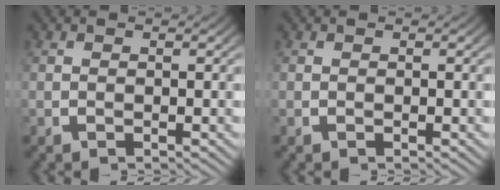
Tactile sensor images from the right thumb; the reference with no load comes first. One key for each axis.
{"total": 0.0}